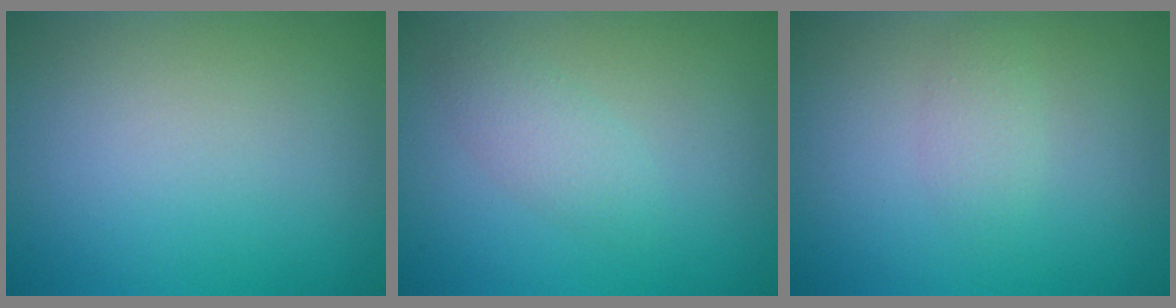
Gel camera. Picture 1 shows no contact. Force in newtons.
{"total": 1.9, "press": 1.9, "slide": 0.1}
{"total": 1.3, "press": 1.3, "slide": 0.0}